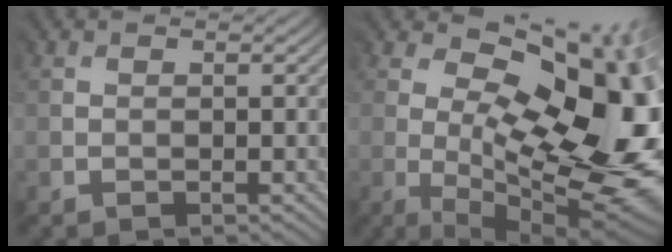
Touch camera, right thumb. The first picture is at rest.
{"total": 18.5, "force": [0.1, 8.8, 16.3], "torque": [-0.204, -0.015, 0.013]}